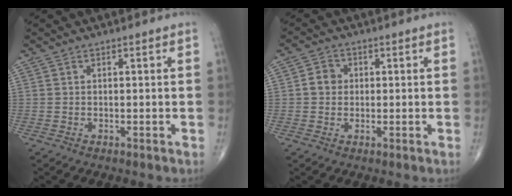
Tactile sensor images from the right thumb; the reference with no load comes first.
{"total": 3.4, "force": [0.2, 3.0, 1.5], "torque": [-0.013, 0.007, -0.003]}